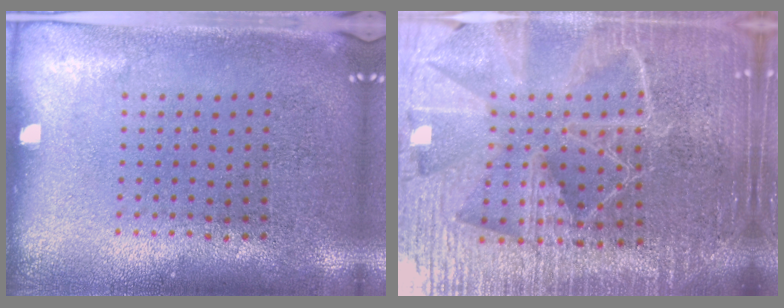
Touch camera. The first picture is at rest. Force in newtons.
{"total": 6.3, "press": 5.5, "slide": 3.2}